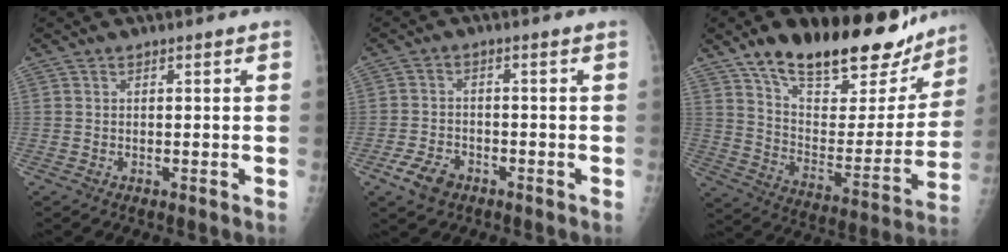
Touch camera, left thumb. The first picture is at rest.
{"total": 5.0, "force": [-2.9, 3.2, 2.6], "torque": [-0.048, 0.012, -0.048]}
{"total": 28.3, "force": [20.4, 11.5, 15.9], "torque": [-0.201, -0.070, 0.315]}